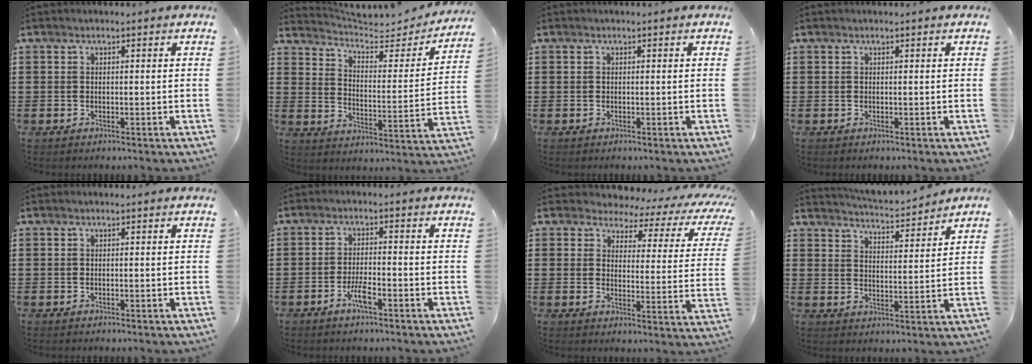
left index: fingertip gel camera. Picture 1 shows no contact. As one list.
[{"total": 5.0, "force": [4.5, 1.0, 1.9], "torque": [-0.053, -0.036, 0.070]}, {"total": 0.0}, {"total": 0.0}, {"total": 0.0}, {"total": 3.6, "force": [-2.0, 0.7, 2.9], "torque": [-0.064, 0.000, -0.039]}, {"total": 3.4, "force": [2.5, 1.6, 1.5], "torque": [-0.039, -0.017, 0.035]}, {"total": 3.9, "force": [3.9, 0.1, 0.5], "torque": [-0.028, -0.026, 0.065]}]